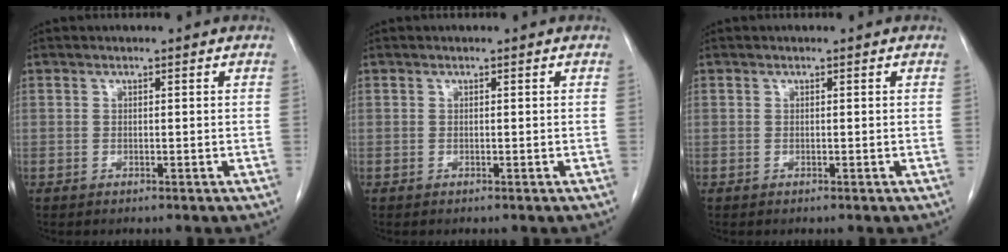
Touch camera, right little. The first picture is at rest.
{"total": 0.0}
{"total": 0.0}